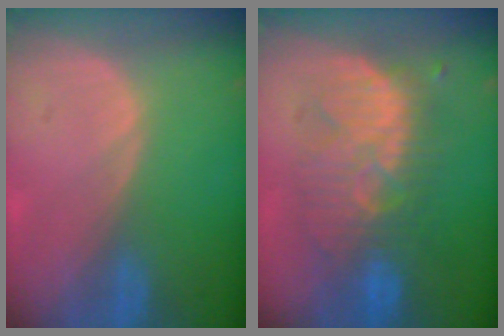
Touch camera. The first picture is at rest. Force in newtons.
{"total": 9.1, "press": 9.1, "slide": 0.6}